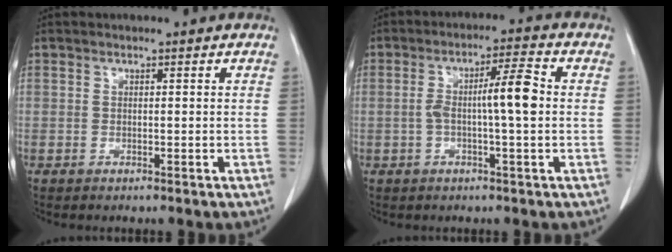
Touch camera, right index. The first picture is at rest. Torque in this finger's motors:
{"motor_torque": [0.32, 0.05, 0.22, 0.07]}